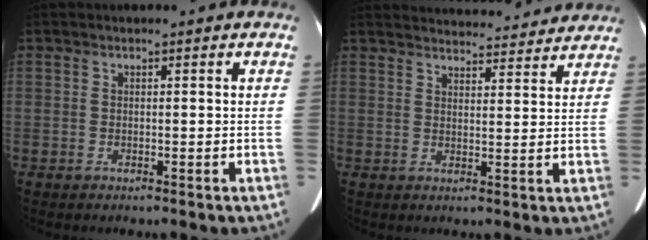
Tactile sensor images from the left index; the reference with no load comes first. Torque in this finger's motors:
{"motor_torque": [1.07, -1.07, 0.16, 0.02]}